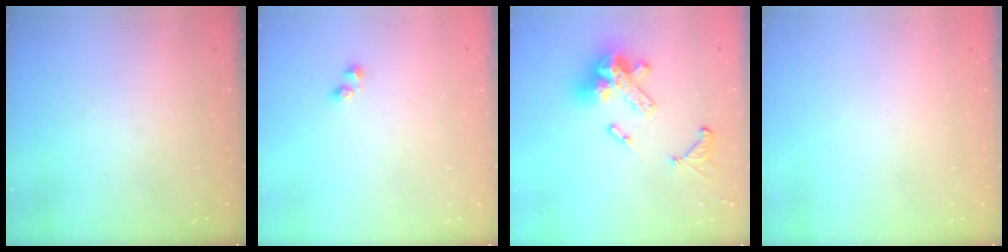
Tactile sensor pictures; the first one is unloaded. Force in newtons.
{"total": 2.2, "press": 2.0, "slide": 0.9}
{"total": 16.7, "press": 16.6, "slide": 1.5}
{"total": 0.0}